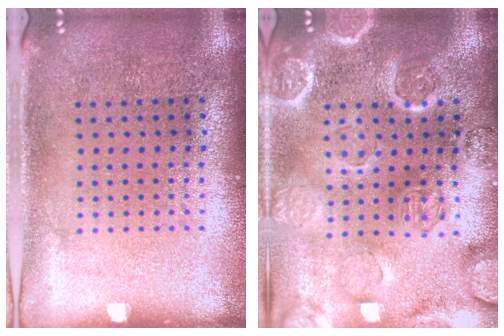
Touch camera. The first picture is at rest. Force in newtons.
{"total": 3.4, "press": 3.3, "slide": 0.8}